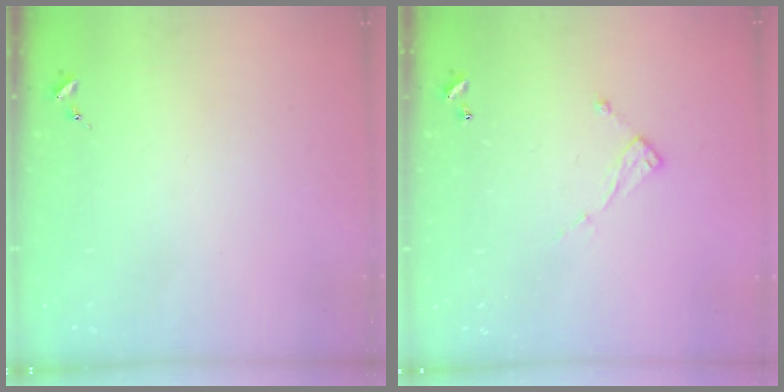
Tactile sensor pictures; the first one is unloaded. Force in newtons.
{"total": 7.1, "press": 7.1, "slide": 0.3}